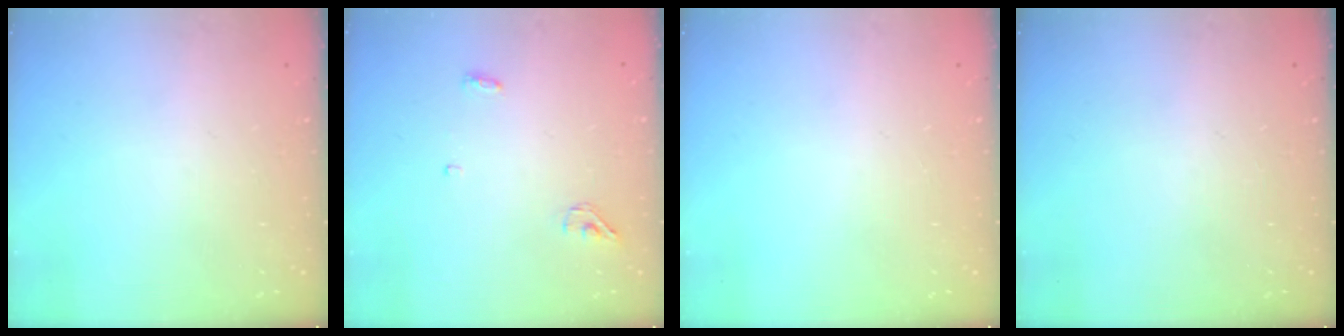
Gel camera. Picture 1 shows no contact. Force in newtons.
{"total": 3.8, "press": 3.5, "slide": 1.4}
{"total": 0.0}
{"total": 0.0}